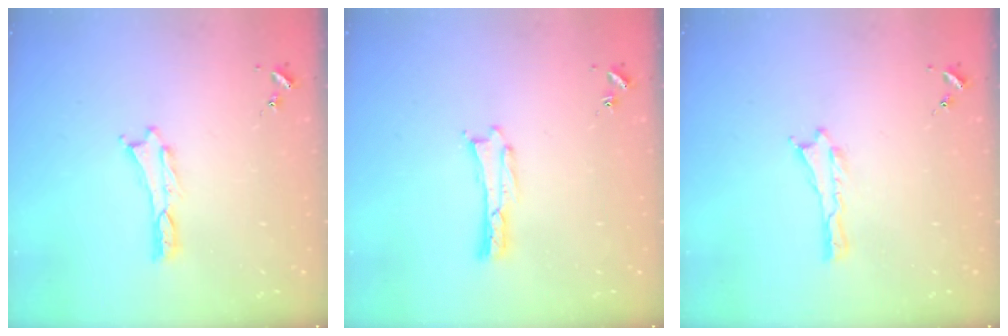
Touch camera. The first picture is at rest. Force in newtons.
{"total": 0.0}
{"total": 0.0}